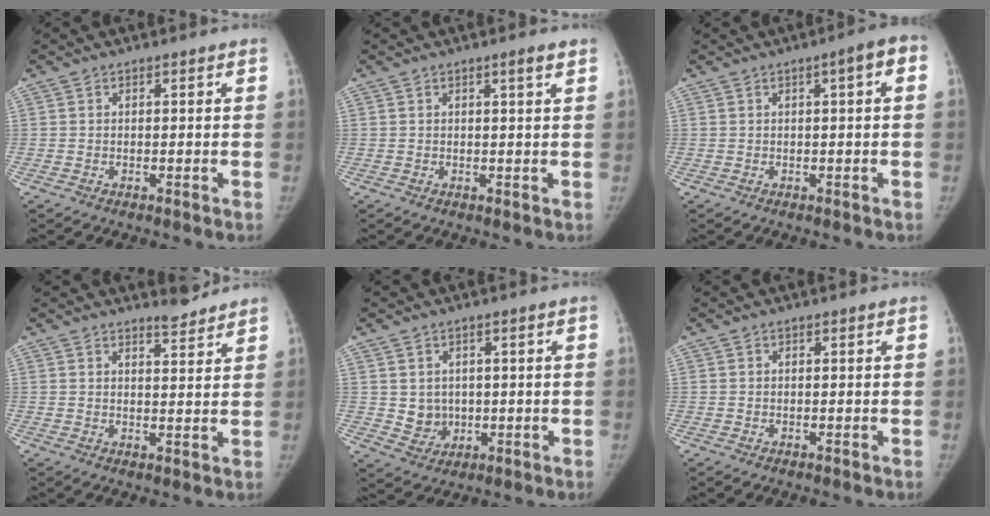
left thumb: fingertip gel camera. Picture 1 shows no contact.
{"total": 1.8, "force": [1.1, -0.1, 1.5], "torque": [-0.023, -0.006, 0.017]}
{"total": 4.1, "force": [0.8, 0.8, 3.9], "torque": [-0.054, 0.011, 0.007]}
{"total": 3.8, "force": [3.5, 0.7, 1.1], "torque": [-0.008, -0.032, 0.053]}
{"total": 4.7, "force": [0.4, 4.2, 2.1], "torque": [-0.014, -0.005, 0.019]}
{"total": 0.0}